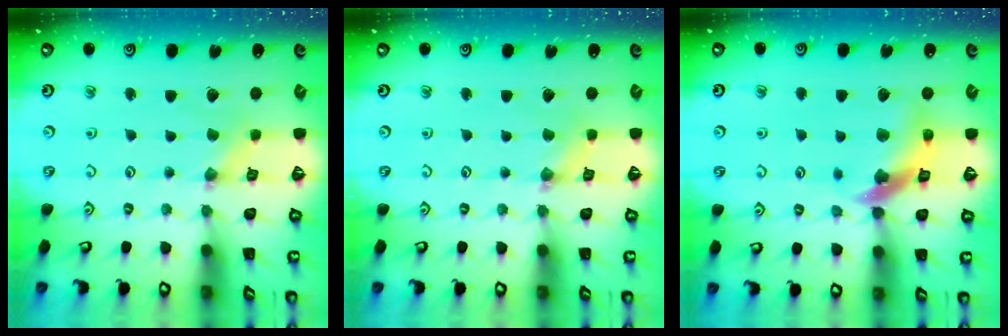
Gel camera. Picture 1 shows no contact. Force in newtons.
{"total": 1.1, "press": 1.1, "slide": 0.1}
{"total": 12.8, "press": 12.6, "slide": 1.7}